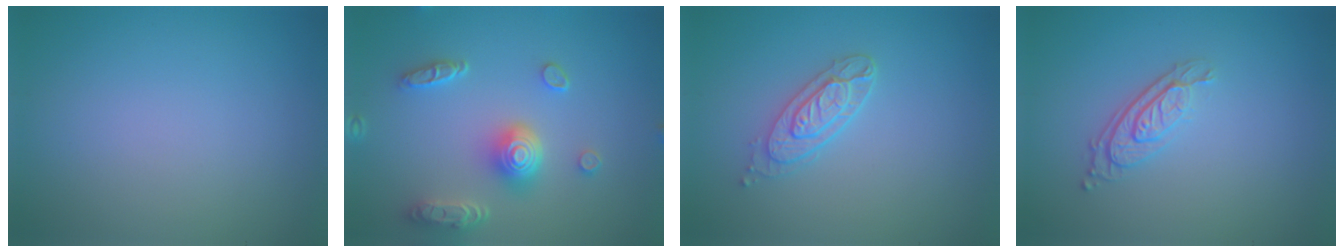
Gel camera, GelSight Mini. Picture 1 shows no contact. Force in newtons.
{"total": 4.9, "press": 3.9, "slide": 3.0}
{"total": 2.9, "press": 2.5, "slide": 1.5}
{"total": 3.0, "press": 2.2, "slide": 2.0}